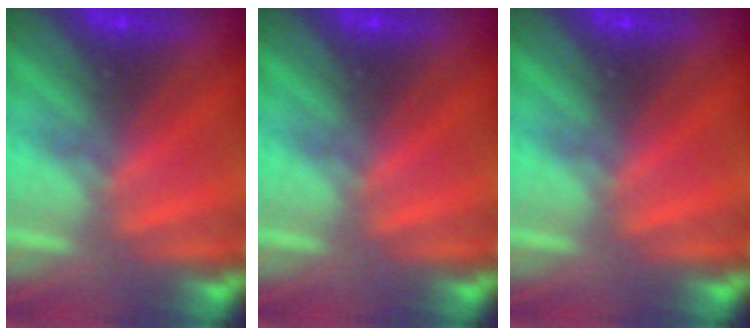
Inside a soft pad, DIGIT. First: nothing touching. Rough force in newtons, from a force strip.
{"total": 0.0}
{"total": 0.0}